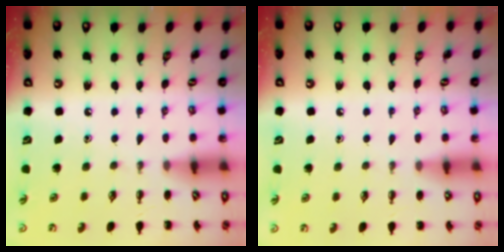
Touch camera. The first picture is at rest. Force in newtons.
{"total": 3.9, "press": 3.6, "slide": 1.4}